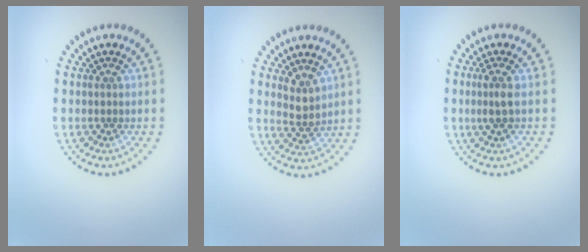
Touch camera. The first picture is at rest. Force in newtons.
{"total": 2.1, "press": 1.7, "slide": 1.2}
{"total": 1.6, "press": 1.3, "slide": 1.0}